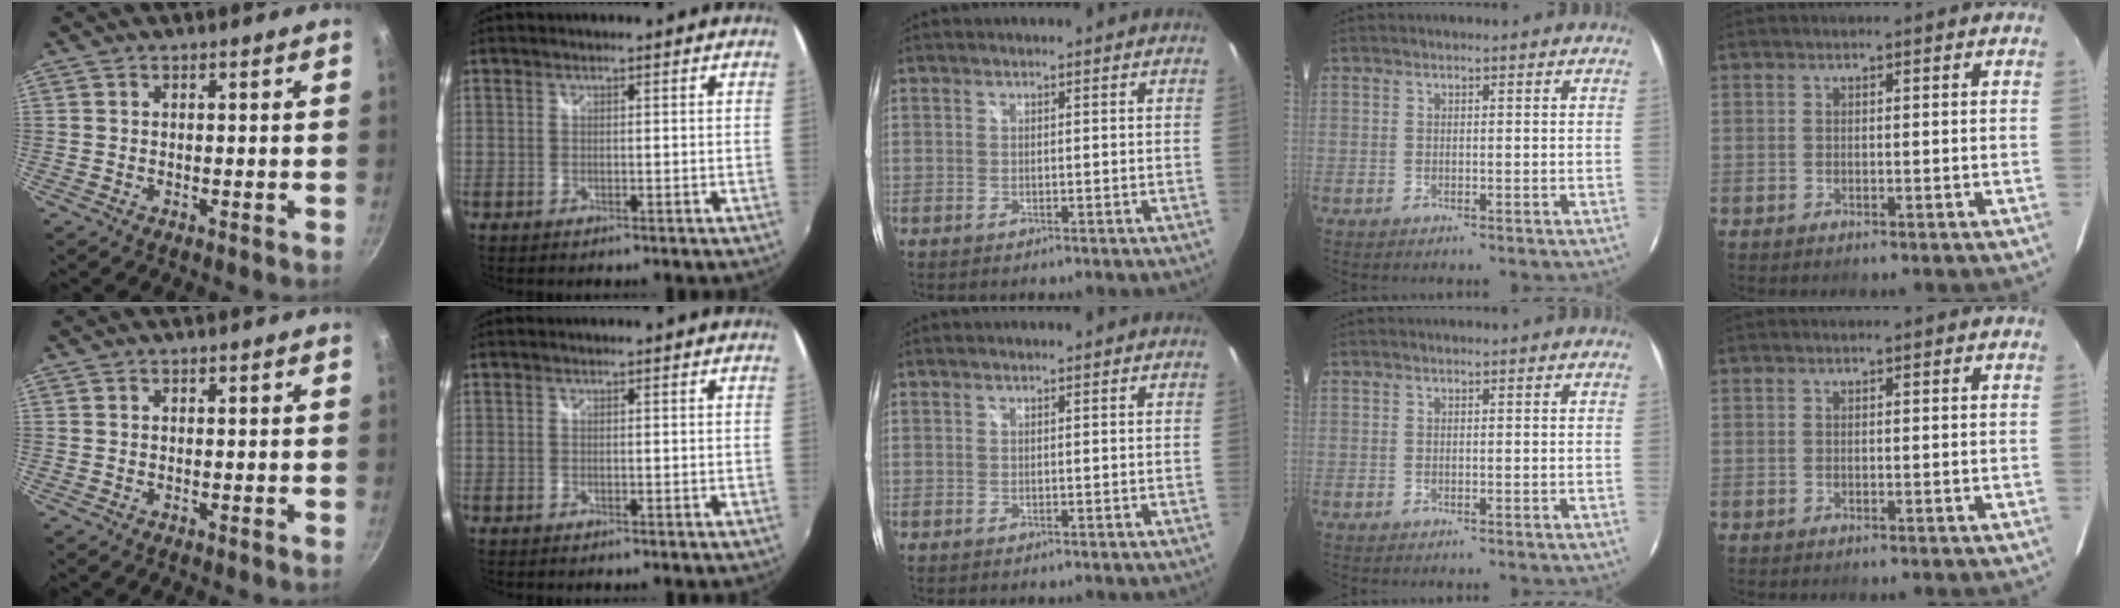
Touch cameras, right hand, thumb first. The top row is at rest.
{}